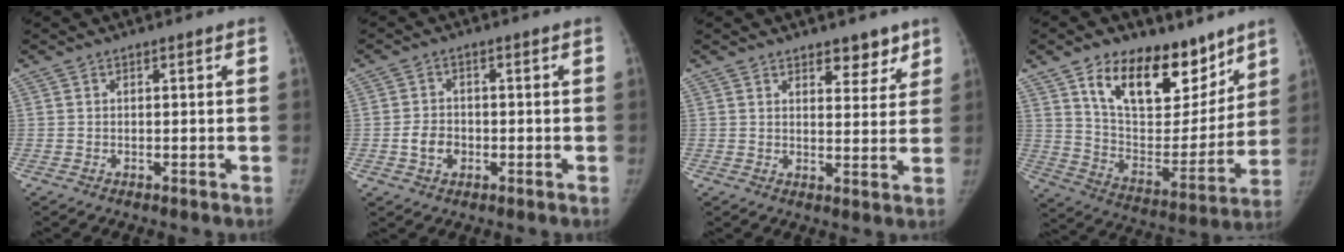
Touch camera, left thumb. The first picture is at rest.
{"total": 4.0, "force": [-1.1, 3.2, 2.3], "torque": [-0.032, 0.009, -0.019]}
{"total": 5.4, "force": [3.9, 2.7, 2.7], "torque": [-0.004, -0.026, 0.055]}
{"total": 21.7, "force": [13.5, 11.6, 12.4], "torque": [-0.141, -0.068, 0.231]}